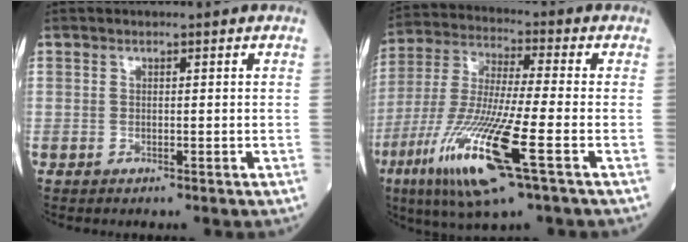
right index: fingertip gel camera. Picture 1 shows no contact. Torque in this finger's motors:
{"motor_torque": [1.17, -0.97, 1.05, 0.21]}